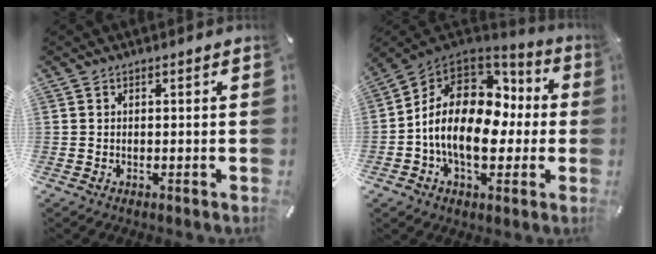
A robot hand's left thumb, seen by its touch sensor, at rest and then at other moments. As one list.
[{"total": 18.1, "force": [-1.8, 12.6, 12.9], "torque": [-0.231, 0.008, -0.029]}]